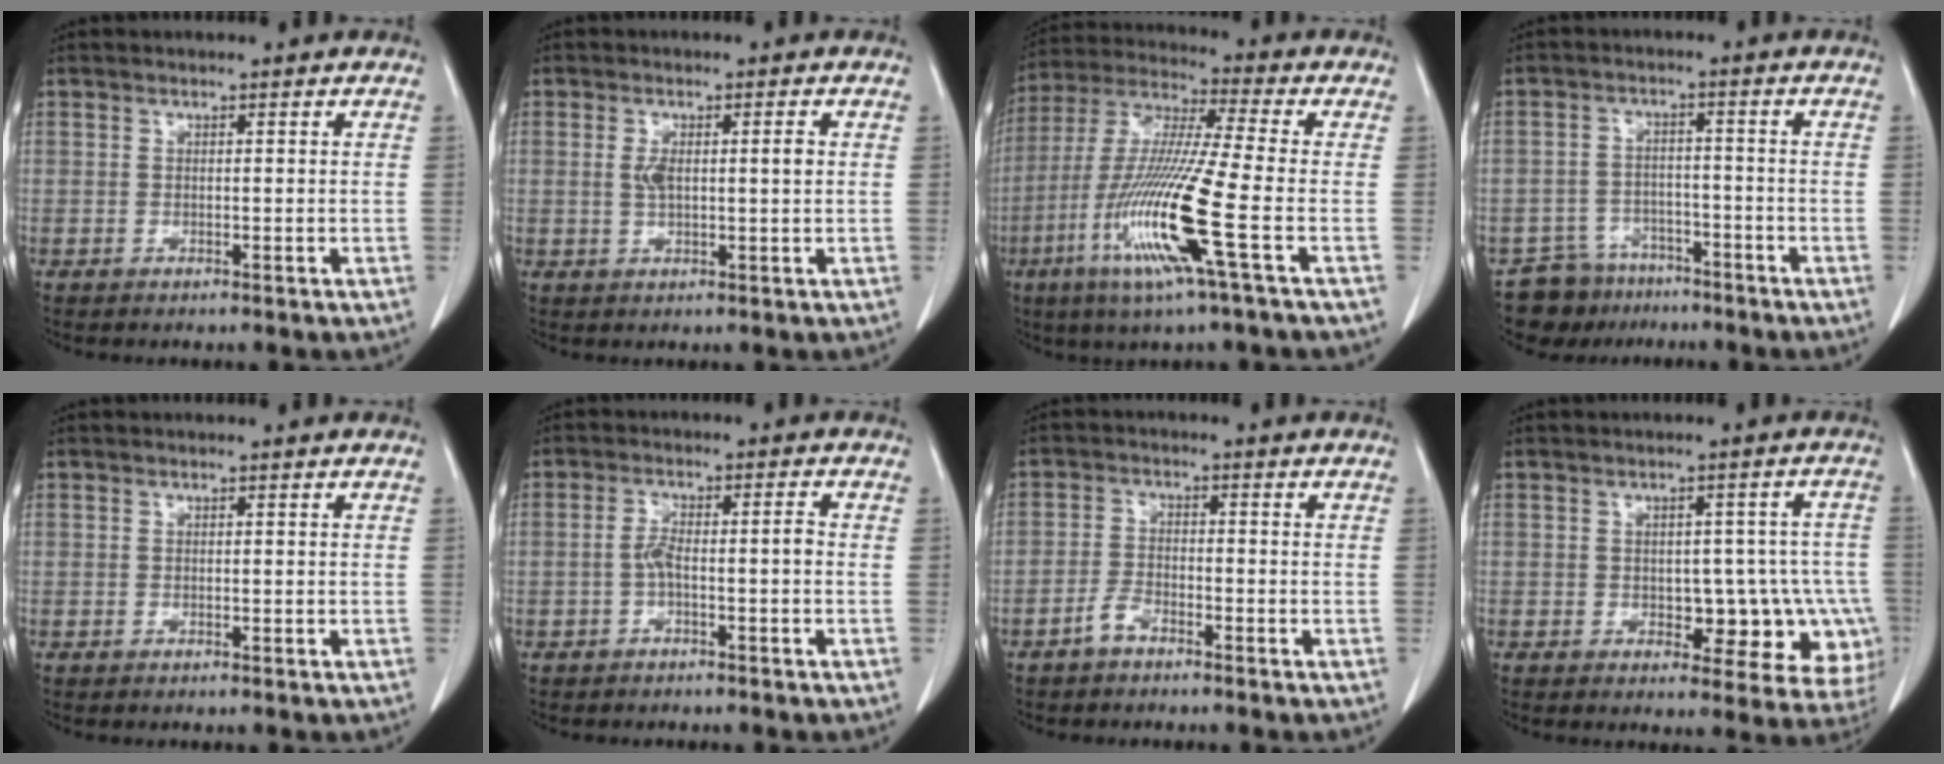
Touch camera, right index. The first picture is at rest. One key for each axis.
{"total": 3.6, "fx": 0.6, "fy": 0.9, "fz": 3.5, "tx": -0.065, "ty": 0.008, "tz": 0.014}
{"total": 15.9, "fx": -5.4, "fy": -1.0, "fz": 15.0, "tx": -0.308, "ty": -0.022, "tz": -0.109}
{"total": 7.0, "fx": -5.6, "fy": 4.2, "fz": -0.2, "tx": 0.011, "ty": 0.019, "tz": -0.091}
{"total": 0.0}
{"total": 3.6, "fx": -1.1, "fy": 0.7, "fz": 3.4, "tx": -0.062, "ty": 0.014, "tz": -0.017}
{"total": 2.8, "fx": -2.2, "fy": 1.1, "fz": 1.4, "tx": -0.029, "ty": 0.003, "tz": -0.042}
{"total": 11.1, "fx": -3.1, "fy": 6.6, "fz": 8.3, "tx": -0.063, "ty": 0.025, "tz": -0.031}